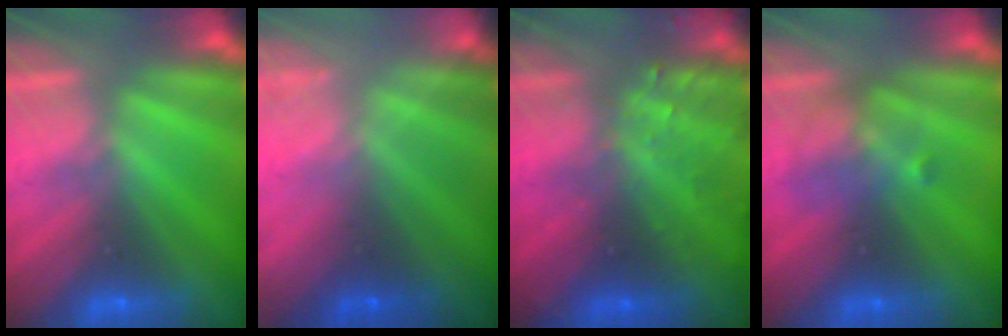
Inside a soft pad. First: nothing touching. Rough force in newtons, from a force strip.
{"total": 7.2}
{"total": 9.1}
{"total": 2.4}